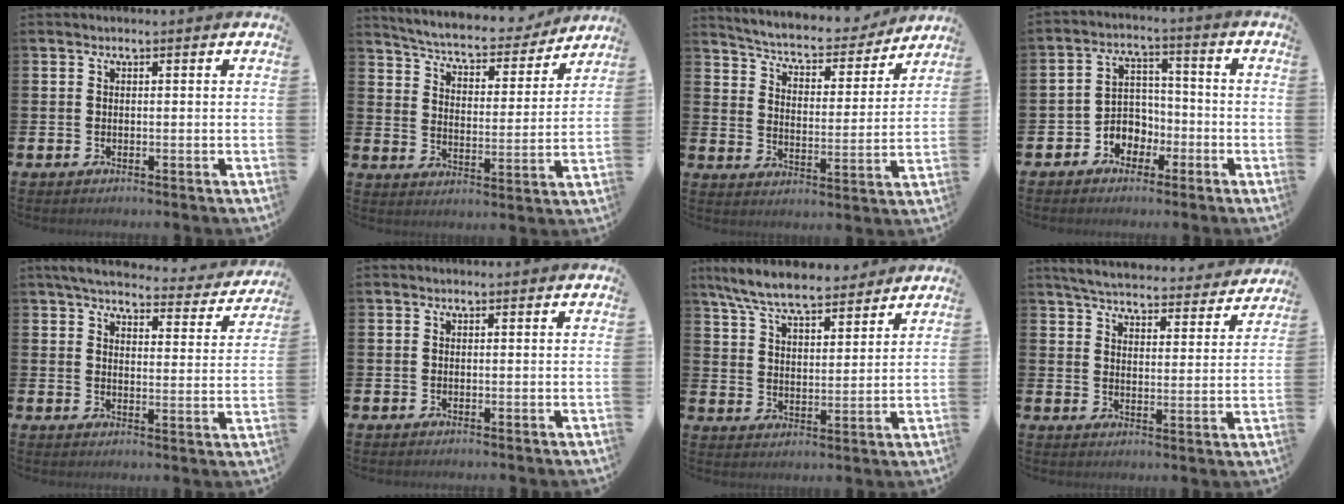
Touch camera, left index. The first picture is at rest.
{"total": 5.7, "force": [5.5, 1.1, 1.4], "torque": [-0.052, -0.045, 0.088]}
{"total": 5.7, "force": [5.4, 1.4, 1.3], "torque": [-0.051, -0.046, 0.085]}
{"total": 4.1, "force": [-1.9, 3.6, 0.6], "torque": [-0.032, 0.003, -0.043]}
{"total": 4.6, "force": [4.2, 1.0, 1.5], "torque": [-0.048, -0.031, 0.069]}
{"total": 0.0}
{"total": 8.0, "force": [7.3, 1.5, 2.8], "torque": [-0.088, -0.029, 0.134]}
{"total": 5.2, "force": [5.1, 0.6, 1.1], "torque": [-0.040, -0.038, 0.086]}